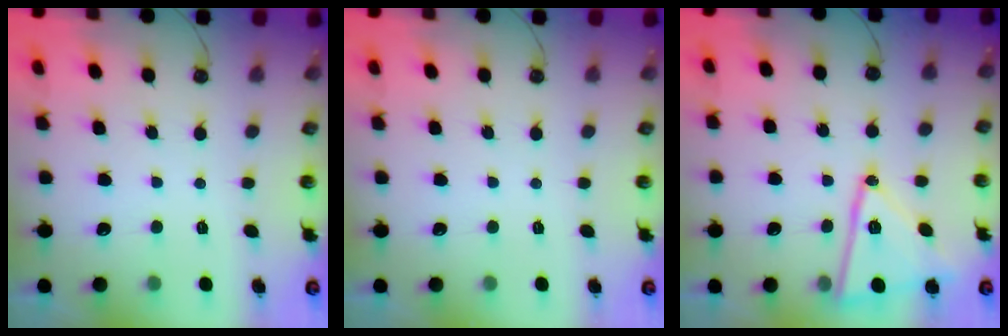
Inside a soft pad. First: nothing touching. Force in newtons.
{"total": 0.0}
{"total": 16.7, "press": 16.7, "slide": 0.7}